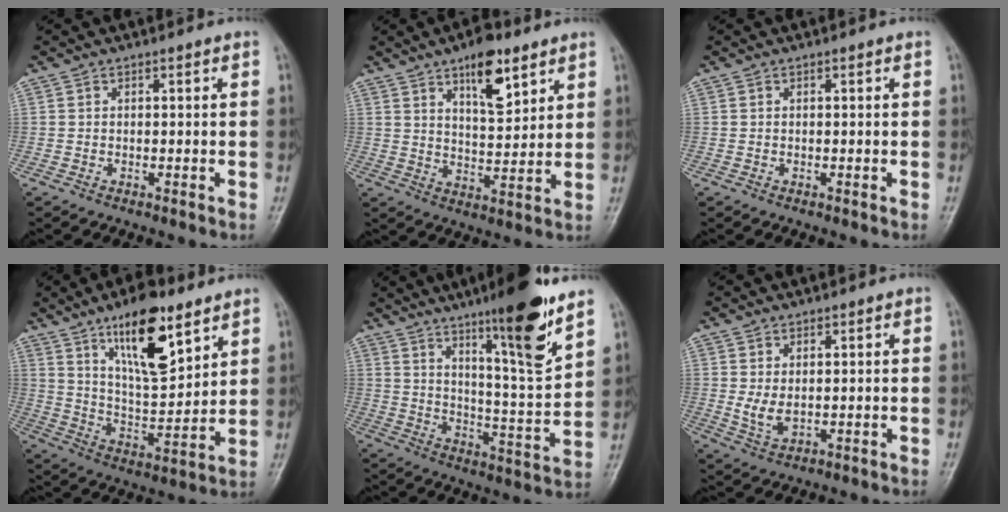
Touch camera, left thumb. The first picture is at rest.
{"total": 10.2, "force": [6.0, 4.0, 7.2], "torque": [-0.092, -0.037, 0.098]}
{"total": 0.0}
{"total": 16.1, "force": [9.5, 5.7, 11.7], "torque": [-0.166, -0.054, 0.166]}
{"total": 16.9, "force": [10.8, 1.6, 12.9], "torque": [-0.183, -0.069, 0.172]}
{"total": 3.7, "force": [0.6, 2.2, 2.9], "torque": [-0.051, -0.010, 0.019]}